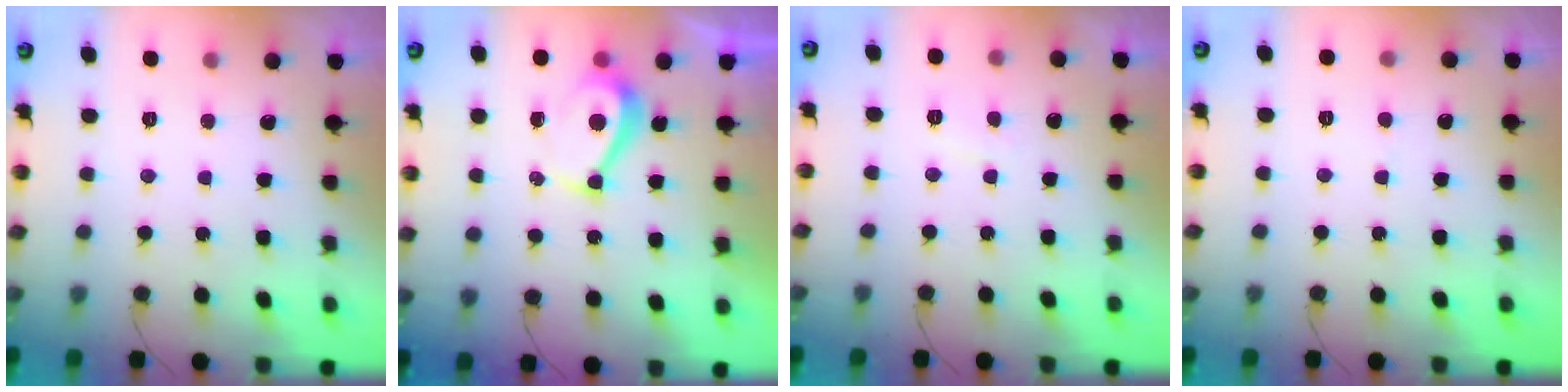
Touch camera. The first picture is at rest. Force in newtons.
{"total": 6.1, "press": 6.0, "slide": 0.9}
{"total": 1.5, "press": 1.4, "slide": 0.6}
{"total": 2.5, "press": 2.5, "slide": 0.2}